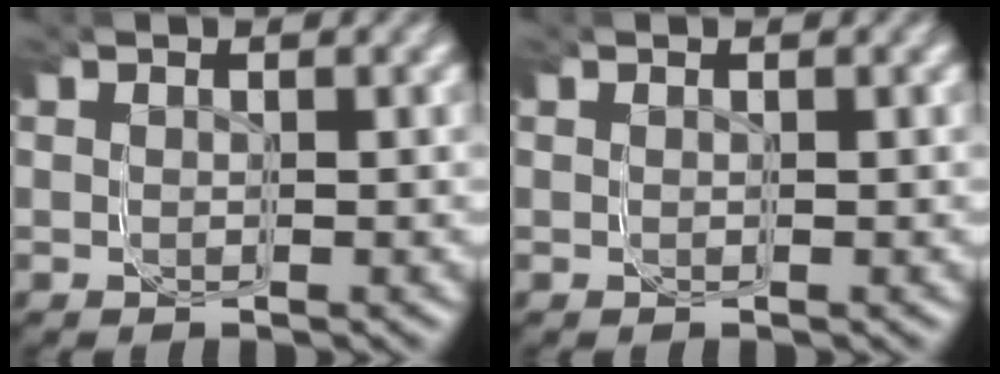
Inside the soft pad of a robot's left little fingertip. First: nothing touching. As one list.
[{"total": 0.0}]